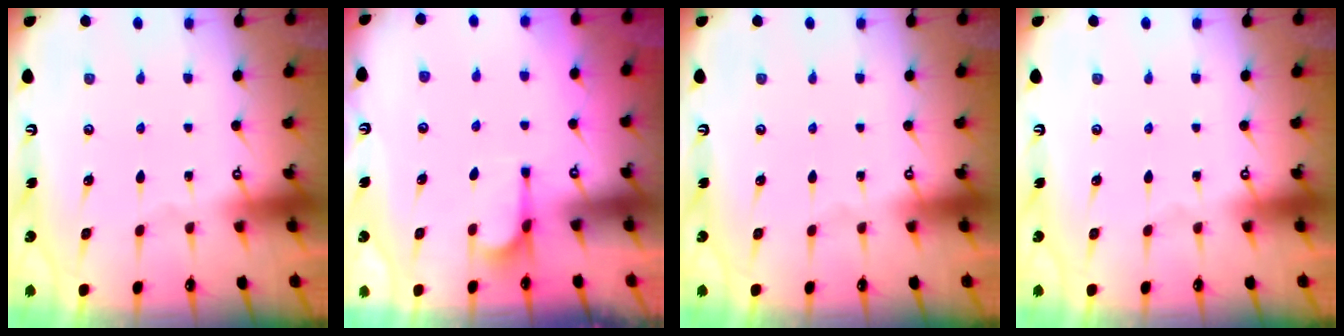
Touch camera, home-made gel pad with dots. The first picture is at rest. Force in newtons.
{"total": 1.0, "press": 0.3, "slide": 1.0}
{"total": 0.0}
{"total": 0.0}